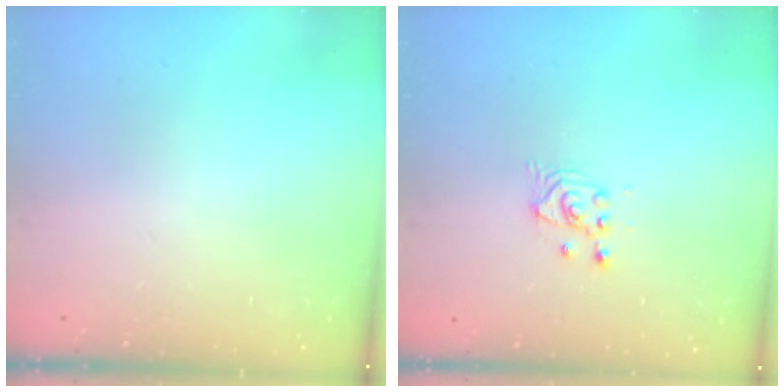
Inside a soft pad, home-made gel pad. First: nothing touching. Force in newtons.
{"total": 2.6, "press": 2.5, "slide": 0.3}